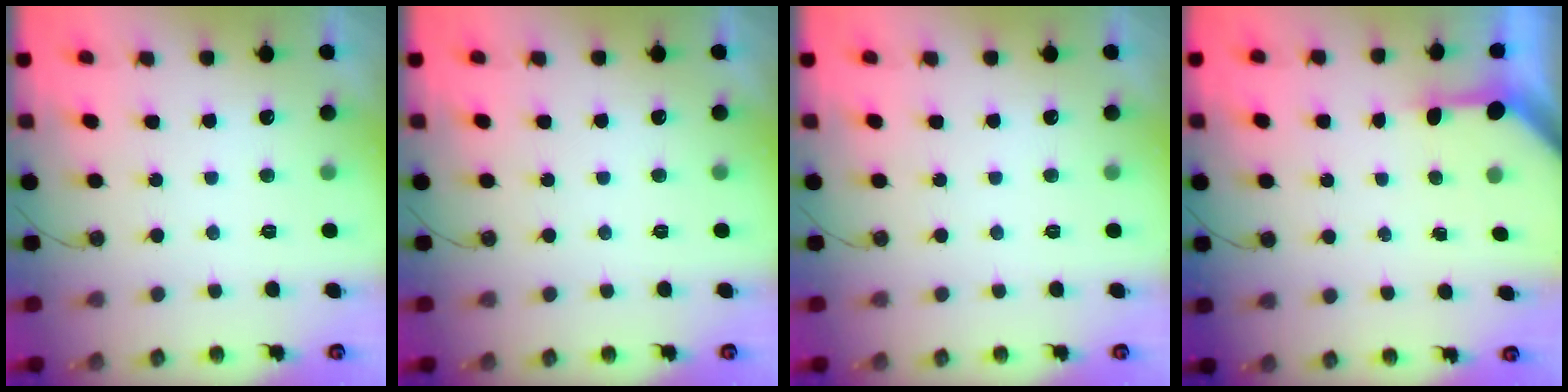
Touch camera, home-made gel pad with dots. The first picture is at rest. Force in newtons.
{"total": 0.0}
{"total": 0.0}
{"total": 3.1, "press": 3.1, "slide": 0.2}